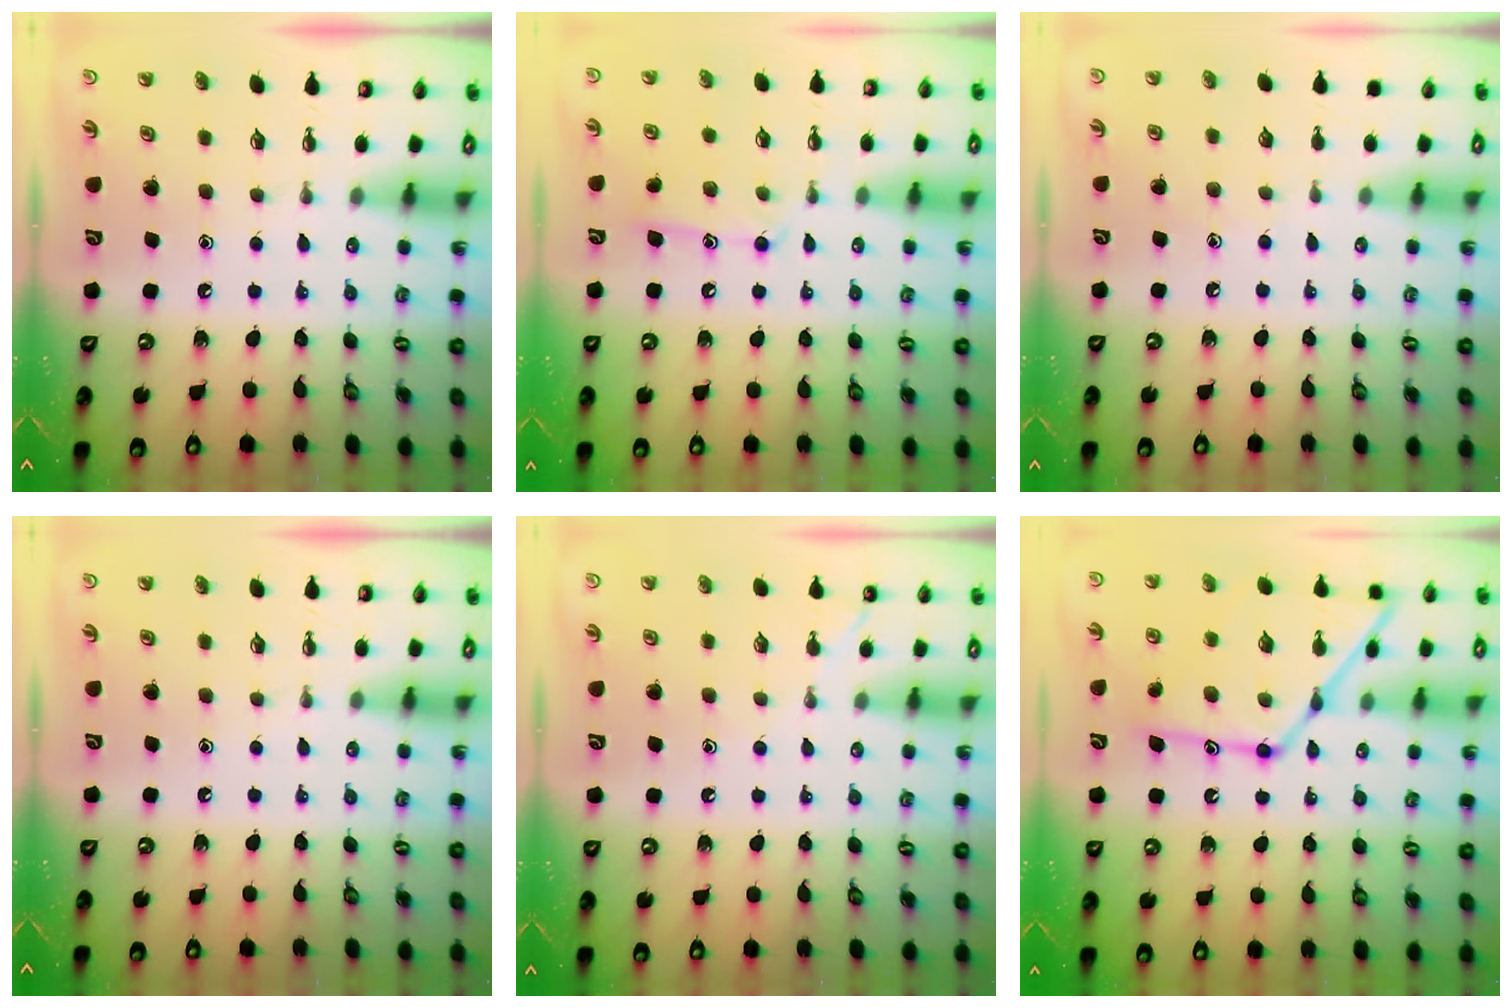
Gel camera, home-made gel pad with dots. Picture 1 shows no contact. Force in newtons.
{"total": 10.5, "press": 10.4, "slide": 0.8}
{"total": 3.2, "press": 3.1, "slide": 0.4}
{"total": 0.0}
{"total": 4.4, "press": 4.4, "slide": 0.3}
{"total": 16.8, "press": 16.7, "slide": 1.5}